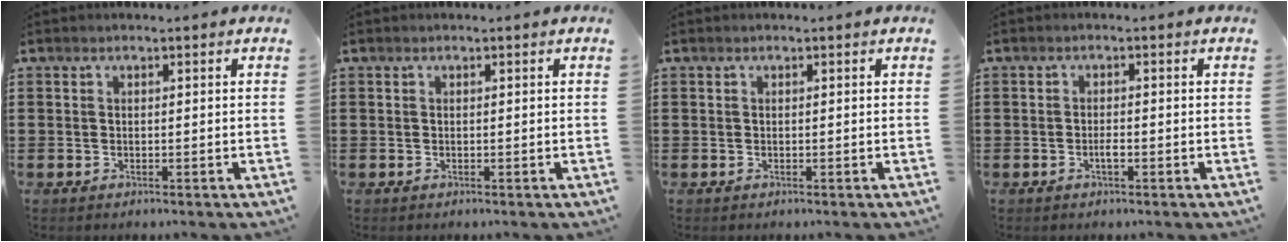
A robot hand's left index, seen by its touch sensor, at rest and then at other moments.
{"total": 0.0}
{"total": 0.0}
{"total": 1.5, "force": [-0.7, 0.4, 1.3], "torque": [-0.026, 0.001, -0.012]}